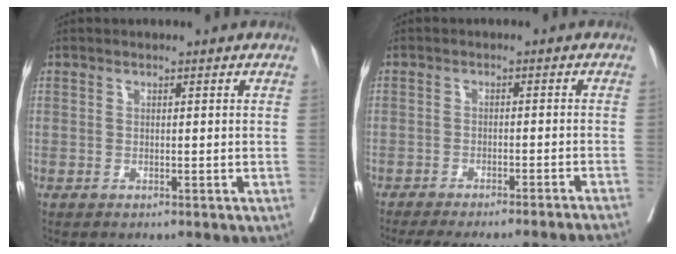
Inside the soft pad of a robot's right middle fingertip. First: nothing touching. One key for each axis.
{"total": 17.3, "fx": -15.9, "fy": -0.8, "fz": 6.7, "tx": -0.073, "ty": -0.033, "tz": -0.205}